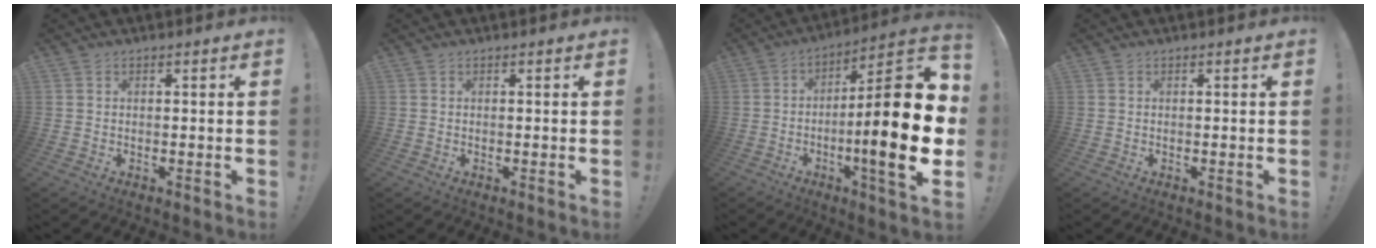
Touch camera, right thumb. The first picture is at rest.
{"total": 0.0}
{"total": 24.3, "force": [-4.2, 4.2, 23.6], "torque": [-0.379, 0.022, -0.073]}
{"total": 0.0}